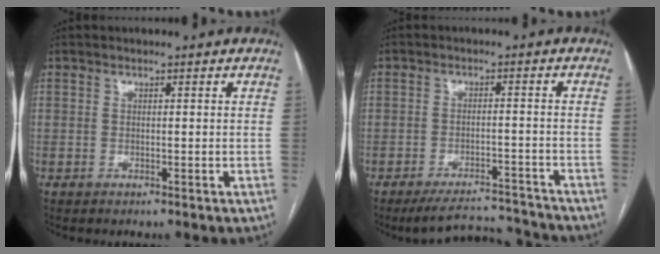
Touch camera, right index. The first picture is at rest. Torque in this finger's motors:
{"motor_torque": [-1.92, 0.22, -1.05, -0.21]}